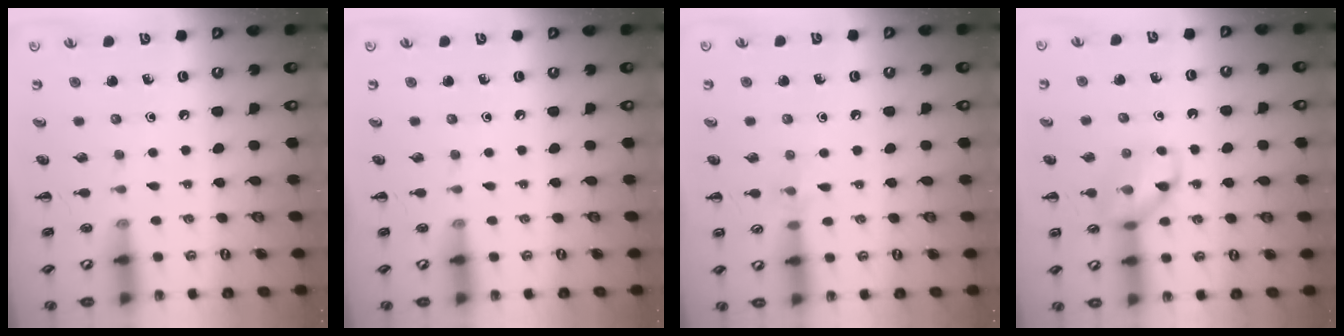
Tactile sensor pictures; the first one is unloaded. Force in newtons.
{"total": 0.0}
{"total": 5.1, "press": 4.8, "slide": 1.7}
{"total": 11.0, "press": 11.0, "slide": 1.4}